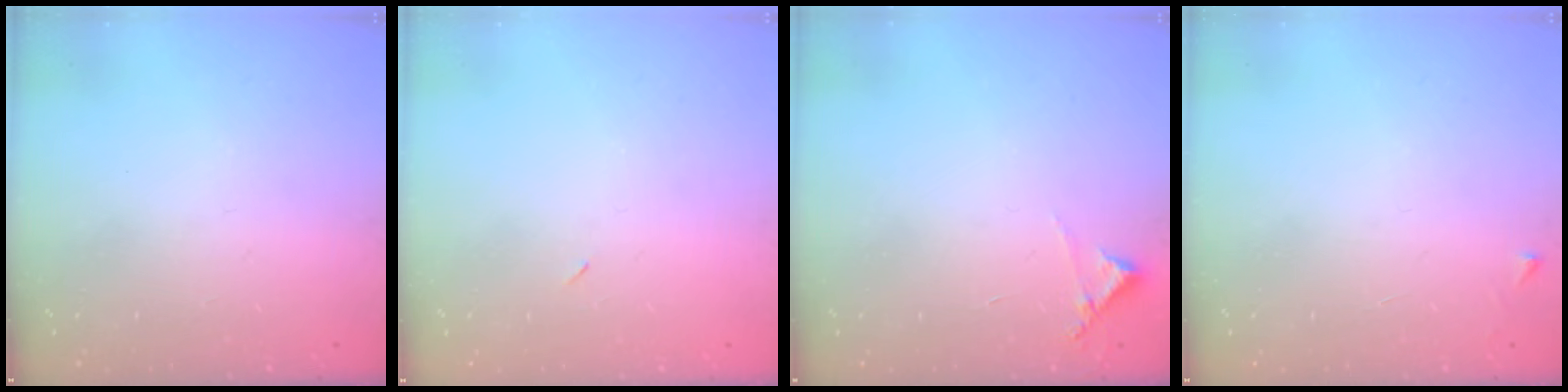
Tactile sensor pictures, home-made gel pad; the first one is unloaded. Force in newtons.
{"total": 2.2, "press": 1.8, "slide": 1.2}
{"total": 4.3, "press": 4.3, "slide": 0.2}
{"total": 2.6, "press": 2.6, "slide": 0.3}